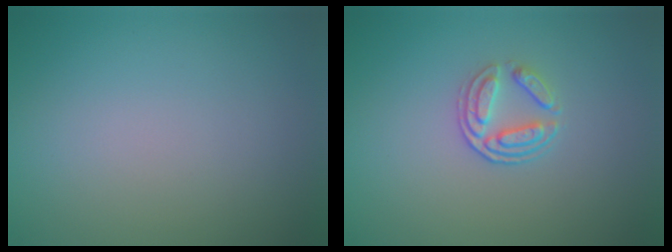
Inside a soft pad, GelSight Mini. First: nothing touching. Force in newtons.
{"total": 2.4, "press": 1.9, "slide": 1.5}